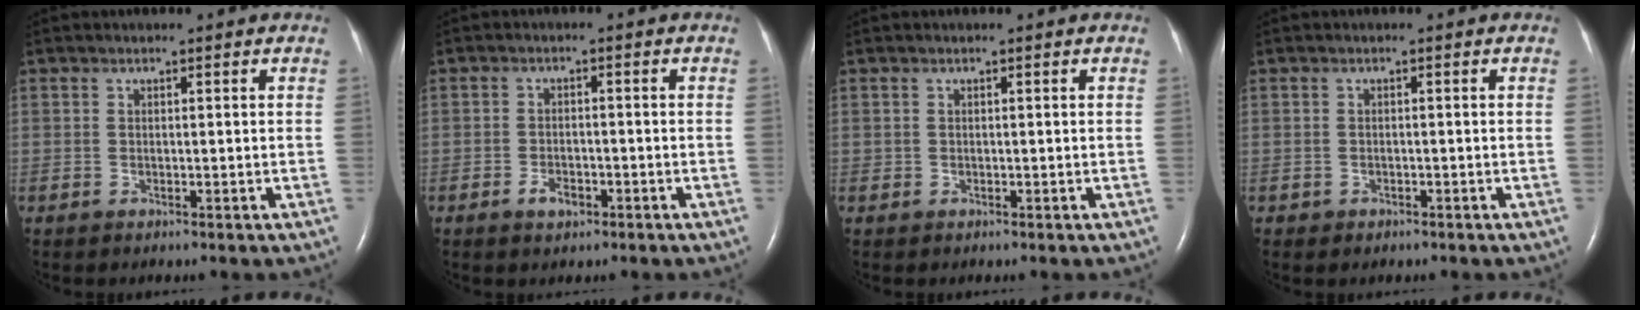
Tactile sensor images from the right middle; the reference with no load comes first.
{"total": 2.7, "force": [-1.6, 1.5, 1.6], "torque": [-0.032, 0.002, -0.023]}
{"total": 0.0}
{"total": 0.8, "force": [-0.5, 0.6, 0.1], "torque": [-0.007, 0.003, -0.006]}